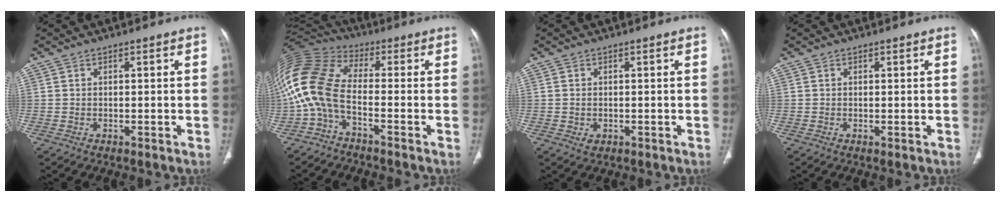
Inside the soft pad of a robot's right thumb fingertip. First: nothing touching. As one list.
[{"total": 13.0, "force": [-3.3, 6.8, 10.6], "torque": [-0.236, 0.061, -0.078]}, {"total": 1.5, "force": [-0.2, 1.2, 0.8], "torque": [-0.014, 0.000, 0.003]}, {"total": 0.0}]